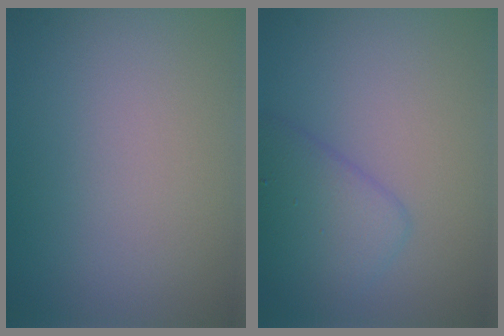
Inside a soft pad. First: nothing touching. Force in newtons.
{"total": 3.4, "press": 3.4, "slide": 0.1}